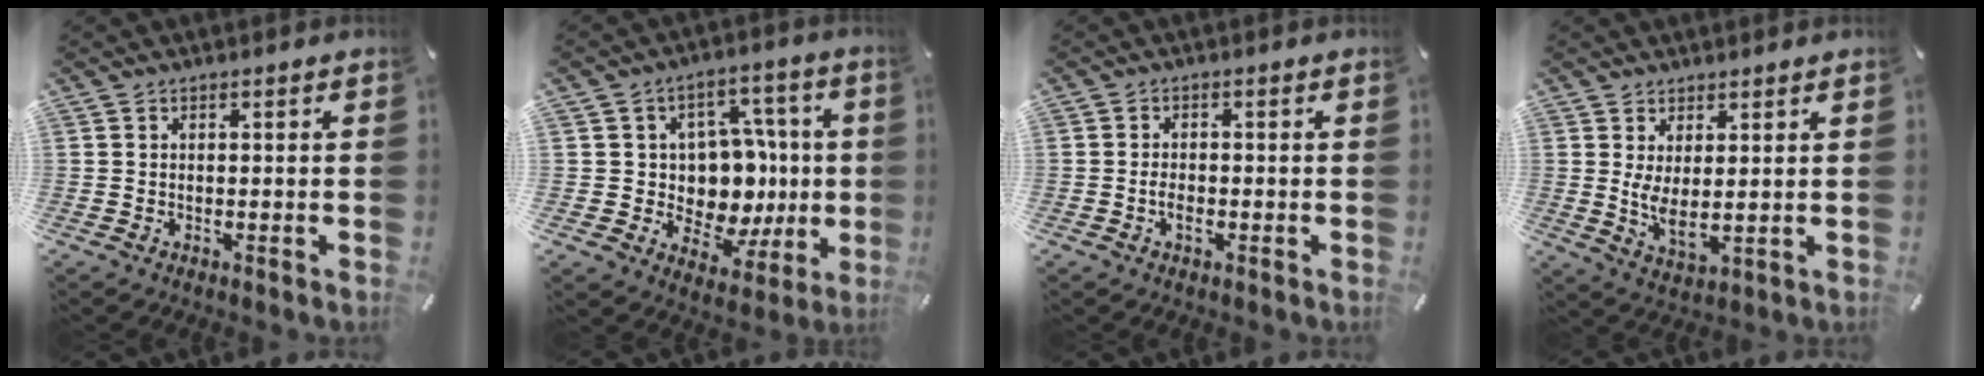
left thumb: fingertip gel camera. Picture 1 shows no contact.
{"total": 12.2, "force": [0.8, 11.1, 5.0], "torque": [-0.058, -0.016, 0.028]}
{"total": 2.5, "force": [-1.0, 1.3, 1.9], "torque": [-0.040, 0.002, -0.019]}
{"total": 5.7, "force": [1.6, 2.3, 5.0], "torque": [-0.114, -0.021, 0.025]}